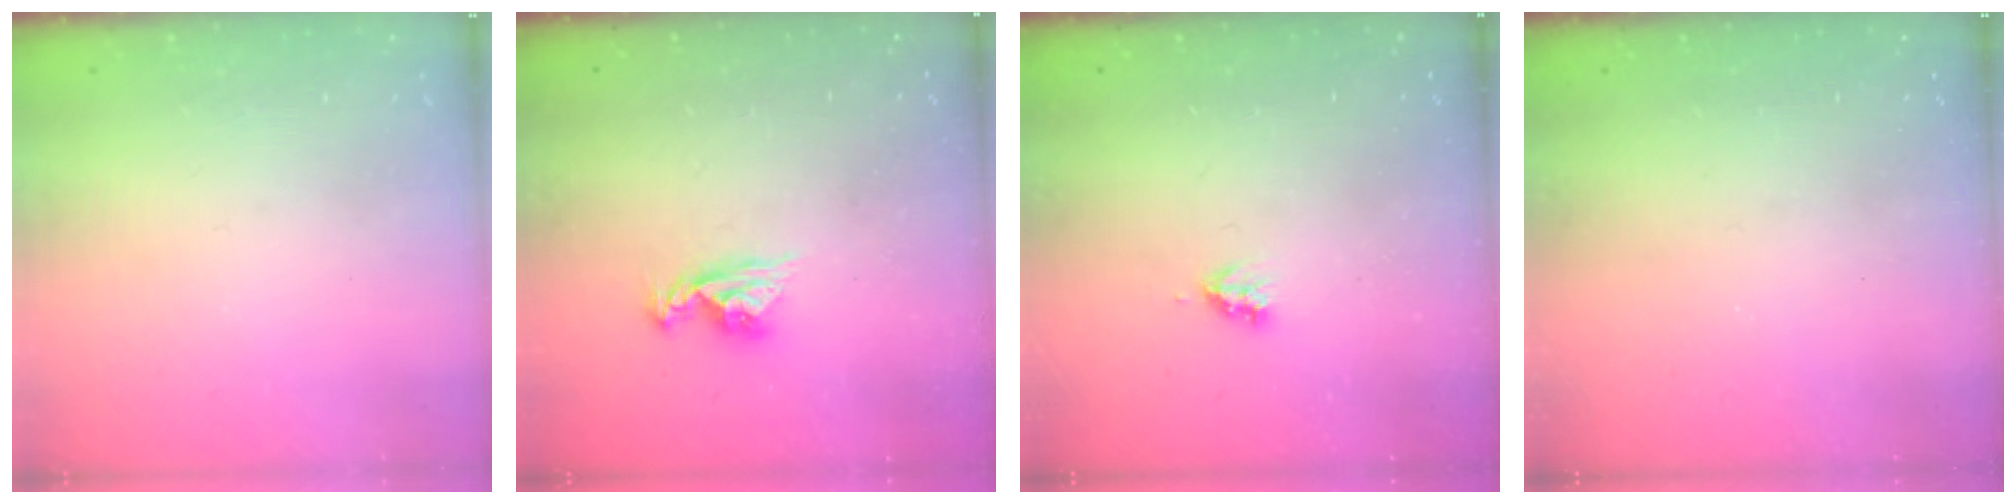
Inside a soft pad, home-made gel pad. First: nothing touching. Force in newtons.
{"total": 7.6, "press": 7.6, "slide": 0.6}
{"total": 3.6, "press": 3.6, "slide": 0.5}
{"total": 0.0}